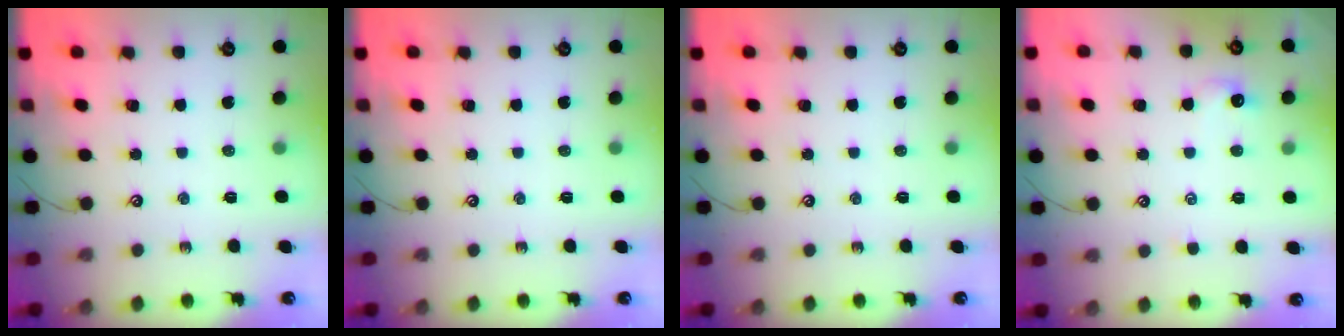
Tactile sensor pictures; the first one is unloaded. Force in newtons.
{"total": 0.0}
{"total": 0.0}
{"total": 1.6, "press": 1.5, "slide": 0.4}